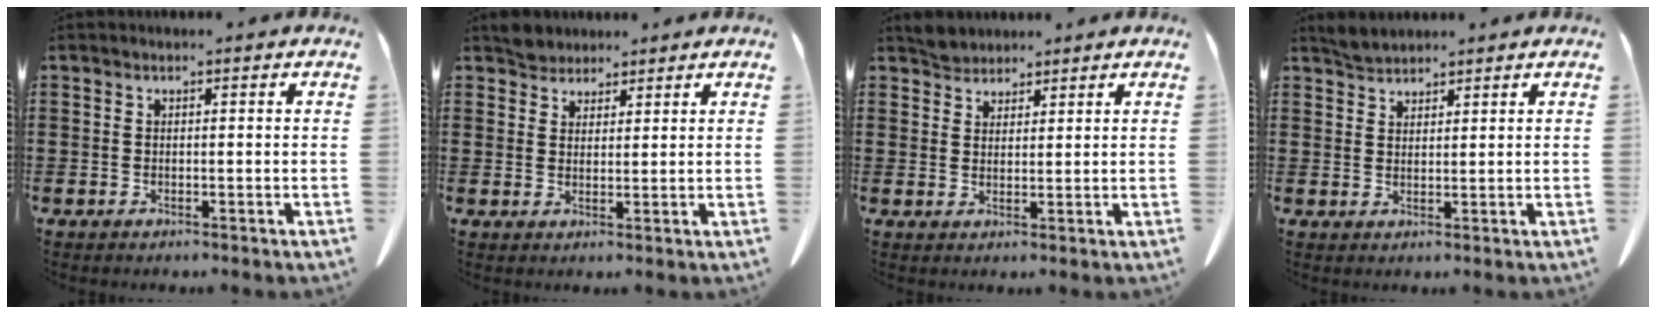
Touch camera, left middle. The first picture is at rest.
{"total": 3.1, "force": [2.9, 1.1, 0.2], "torque": [-0.014, 0.002, 0.058]}
{"total": 2.6, "force": [2.5, 0.8, 0.0], "torque": [-0.009, 0.003, 0.050]}
{"total": 2.2, "force": [2.1, 0.4, 0.3], "torque": [-0.013, 0.001, 0.042]}